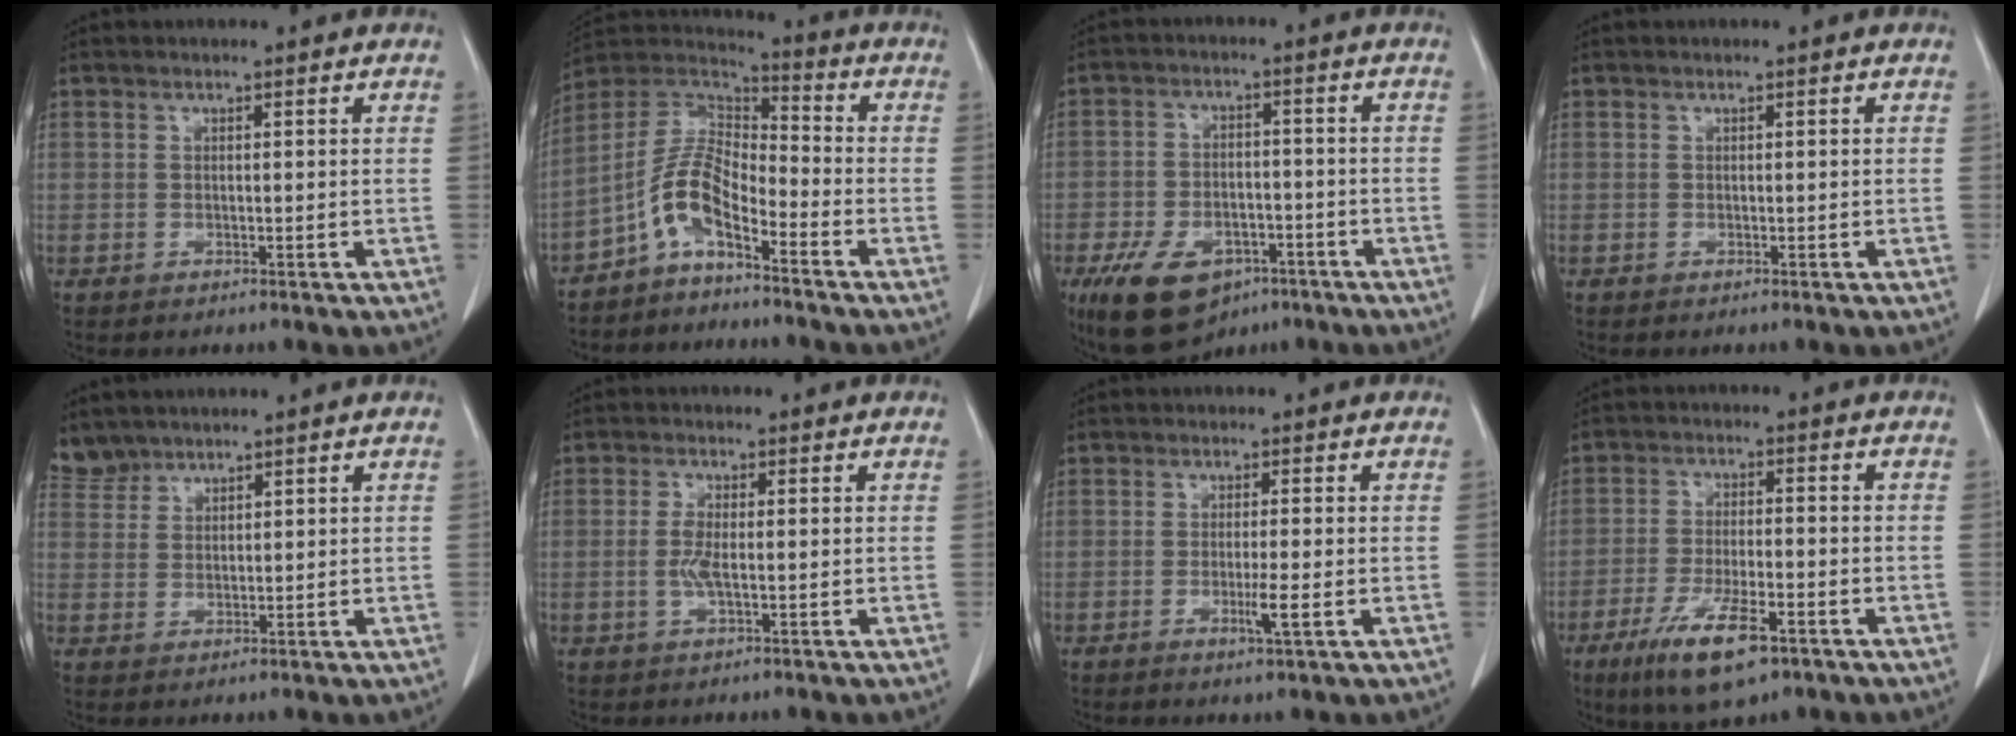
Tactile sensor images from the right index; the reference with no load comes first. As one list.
[{"total": 8.2, "force": [-4.9, 2.5, 6.1], "torque": [-0.132, 0.027, -0.100]}, {"total": 11.8, "force": [-7.0, 6.5, 6.9], "torque": [-0.127, 0.000, -0.107]}, {"total": 0.0}, {"total": 3.3, "force": [3.1, 0.9, -0.2], "torque": [0.000, 0.012, 0.068]}, {"total": 2.8, "force": [-0.3, 0.7, 2.7], "torque": [-0.065, -0.002, -0.006]}, {"total": 2.9, "force": [-0.9, -0.2, 2.8], "torque": [-0.050, -0.006, -0.013]}, {"total": 10.4, "force": [-5.9, 2.2, 8.3], "torque": [-0.160, -0.021, -0.095]}]